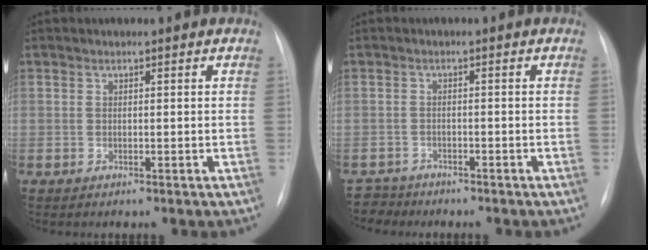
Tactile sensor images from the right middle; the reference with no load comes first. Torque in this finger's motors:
{"motor_torque": [-0.32, -0.55, -0.12, -0.01]}